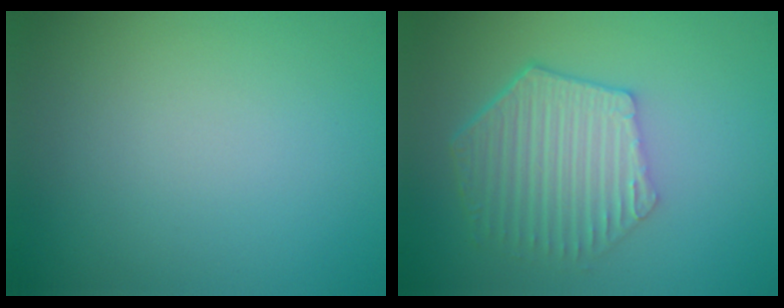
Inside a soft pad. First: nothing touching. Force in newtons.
{"total": 5.8, "press": 4.4, "slide": 3.7}